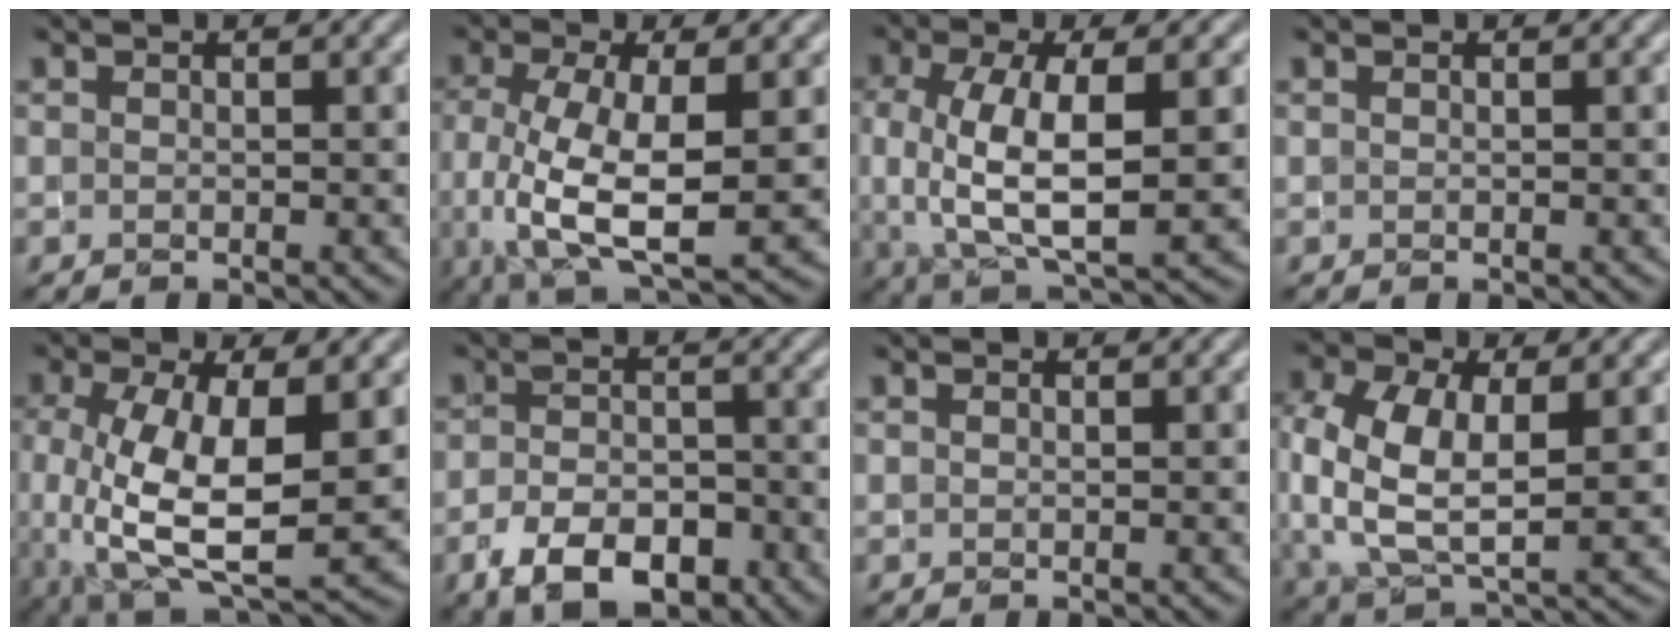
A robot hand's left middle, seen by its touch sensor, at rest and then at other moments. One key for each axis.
{"total": 8.8, "fx": -0.7, "fy": 3.8, "fz": 7.9, "tx": -0.154, "ty": -0.009, "tz": -0.010}
{"total": 8.8, "fx": 0.3, "fy": 3.6, "fz": 8.0, "tx": -0.155, "ty": -0.002, "tz": 0.007}
{"total": 0.0}
{"total": 10.6, "fx": -0.9, "fy": 5.1, "fz": 9.3, "tx": -0.192, "ty": -0.027, "tz": -0.005}
{"total": 6.0, "fx": -3.5, "fy": 3.2, "fz": 3.7, "tx": -0.063, "ty": -0.002, "tz": -0.061}
{"total": 0.0}
{"total": 9.2, "fx": 0.7, "fy": 5.4, "fz": 7.4, "tx": -0.171, "ty": 0.001, "tz": 0.016}